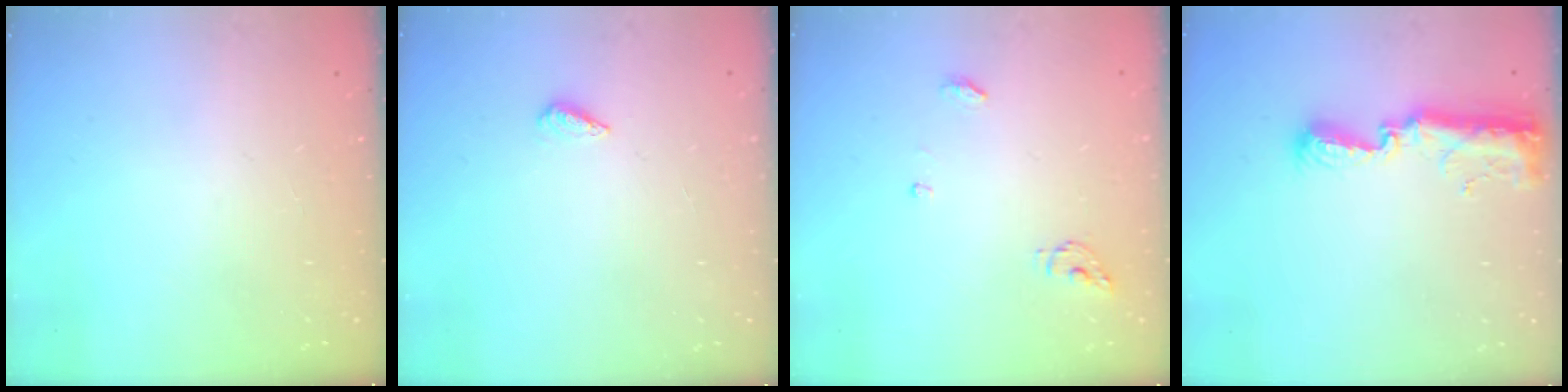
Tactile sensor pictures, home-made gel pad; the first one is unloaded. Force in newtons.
{"total": 2.1, "press": 1.9, "slide": 0.8}
{"total": 4.3, "press": 4.3, "slide": 0.4}
{"total": 12.8, "press": 11.4, "slide": 5.9}